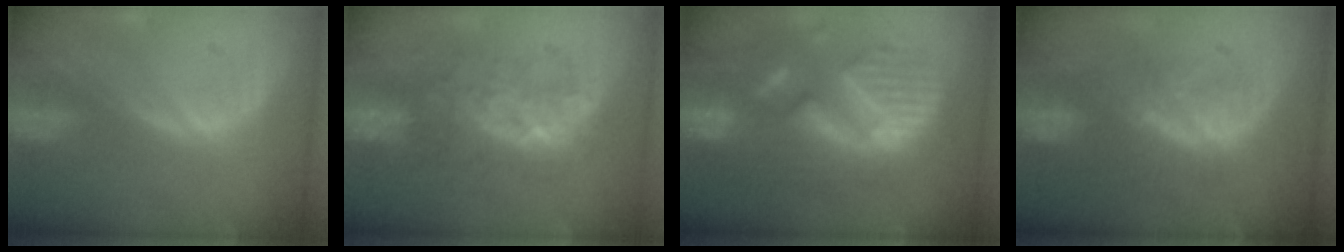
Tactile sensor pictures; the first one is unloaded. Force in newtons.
{"total": 7.9, "press": 7.7, "slide": 1.9}
{"total": 13.1, "press": 13.0, "slide": 1.2}
{"total": 8.5, "press": 7.8, "slide": 3.5}